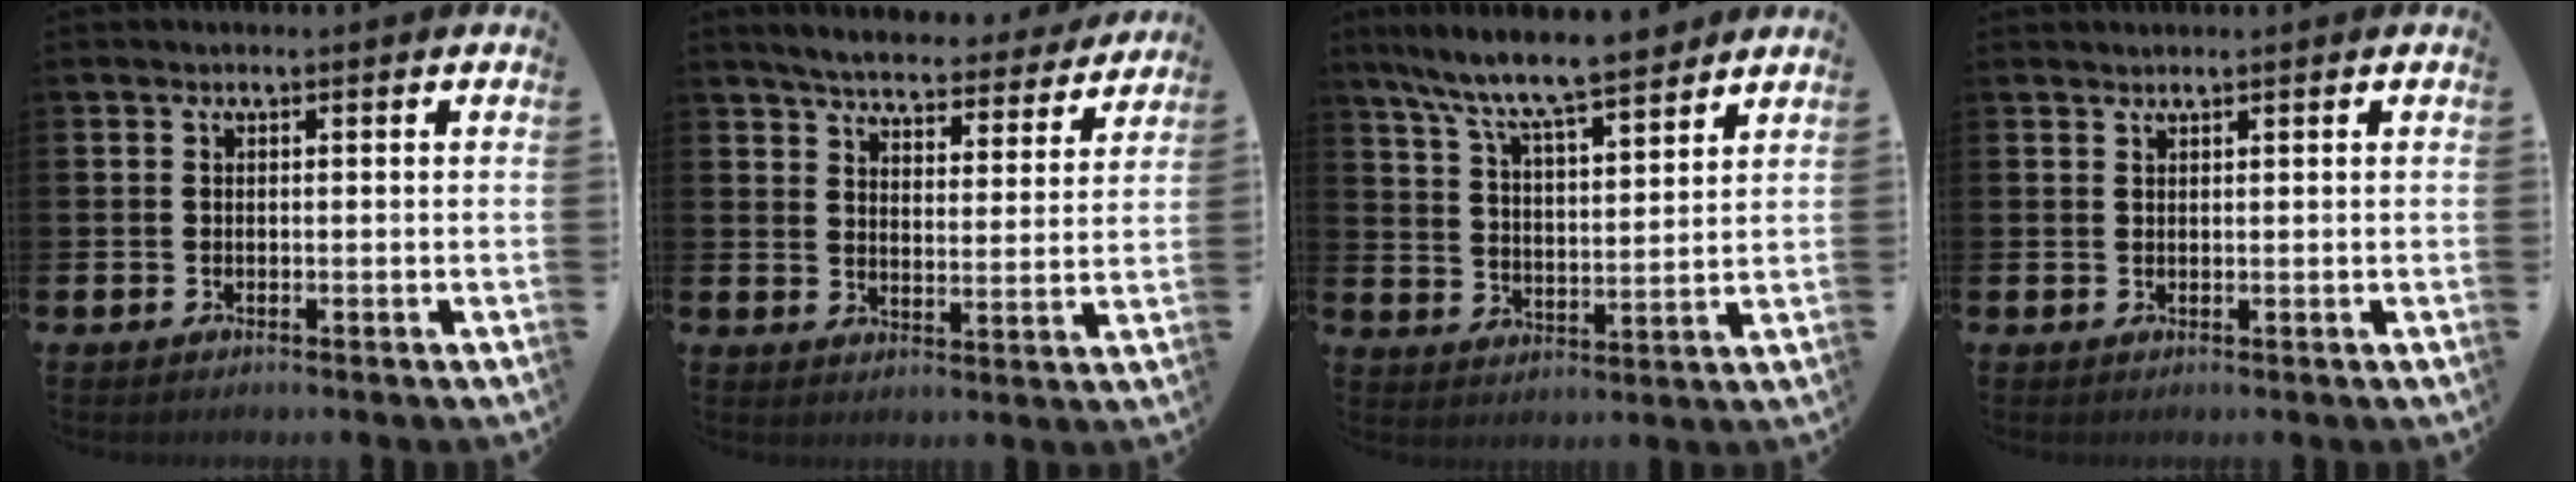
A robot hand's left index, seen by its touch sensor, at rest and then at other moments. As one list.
[{"total": 5.3, "force": [5.1, 0.7, 1.2], "torque": [-0.044, -0.032, 0.085]}, {"total": 9.0, "force": [8.3, 0.9, 3.3], "torque": [-0.095, -0.053, 0.145]}, {"total": 0.9, "force": [0.9, 0.0, 0.0], "torque": [0.001, 0.000, 0.016]}]